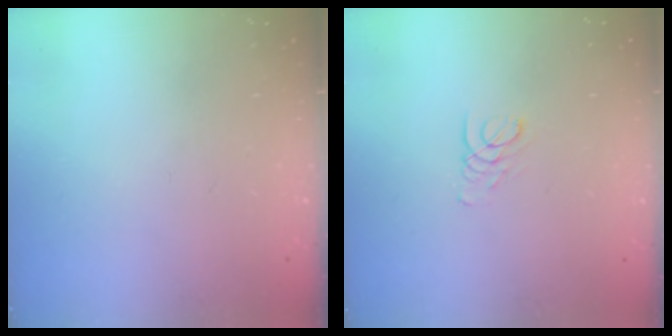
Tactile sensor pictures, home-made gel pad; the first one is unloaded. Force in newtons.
{"total": 1.6, "press": 1.6, "slide": 0.1}